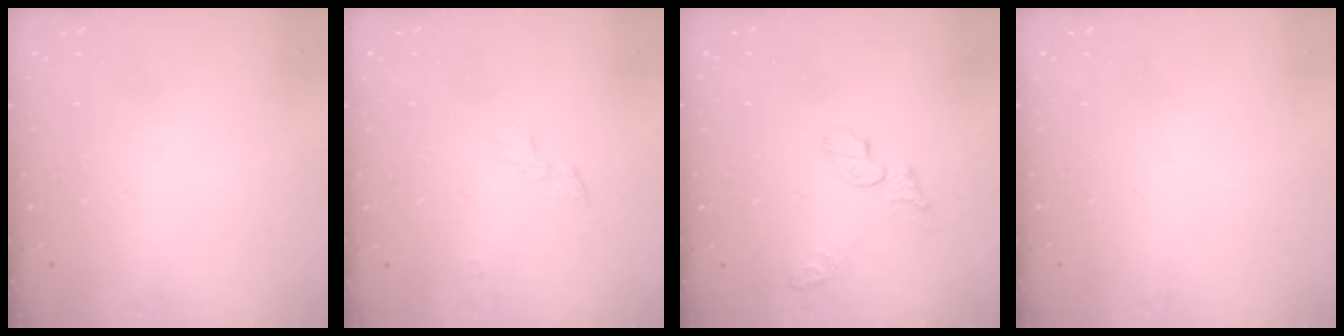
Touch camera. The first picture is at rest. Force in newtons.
{"total": 3.9, "press": 3.9, "slide": 0.3}
{"total": 6.8, "press": 6.8, "slide": 0.4}
{"total": 0.0}